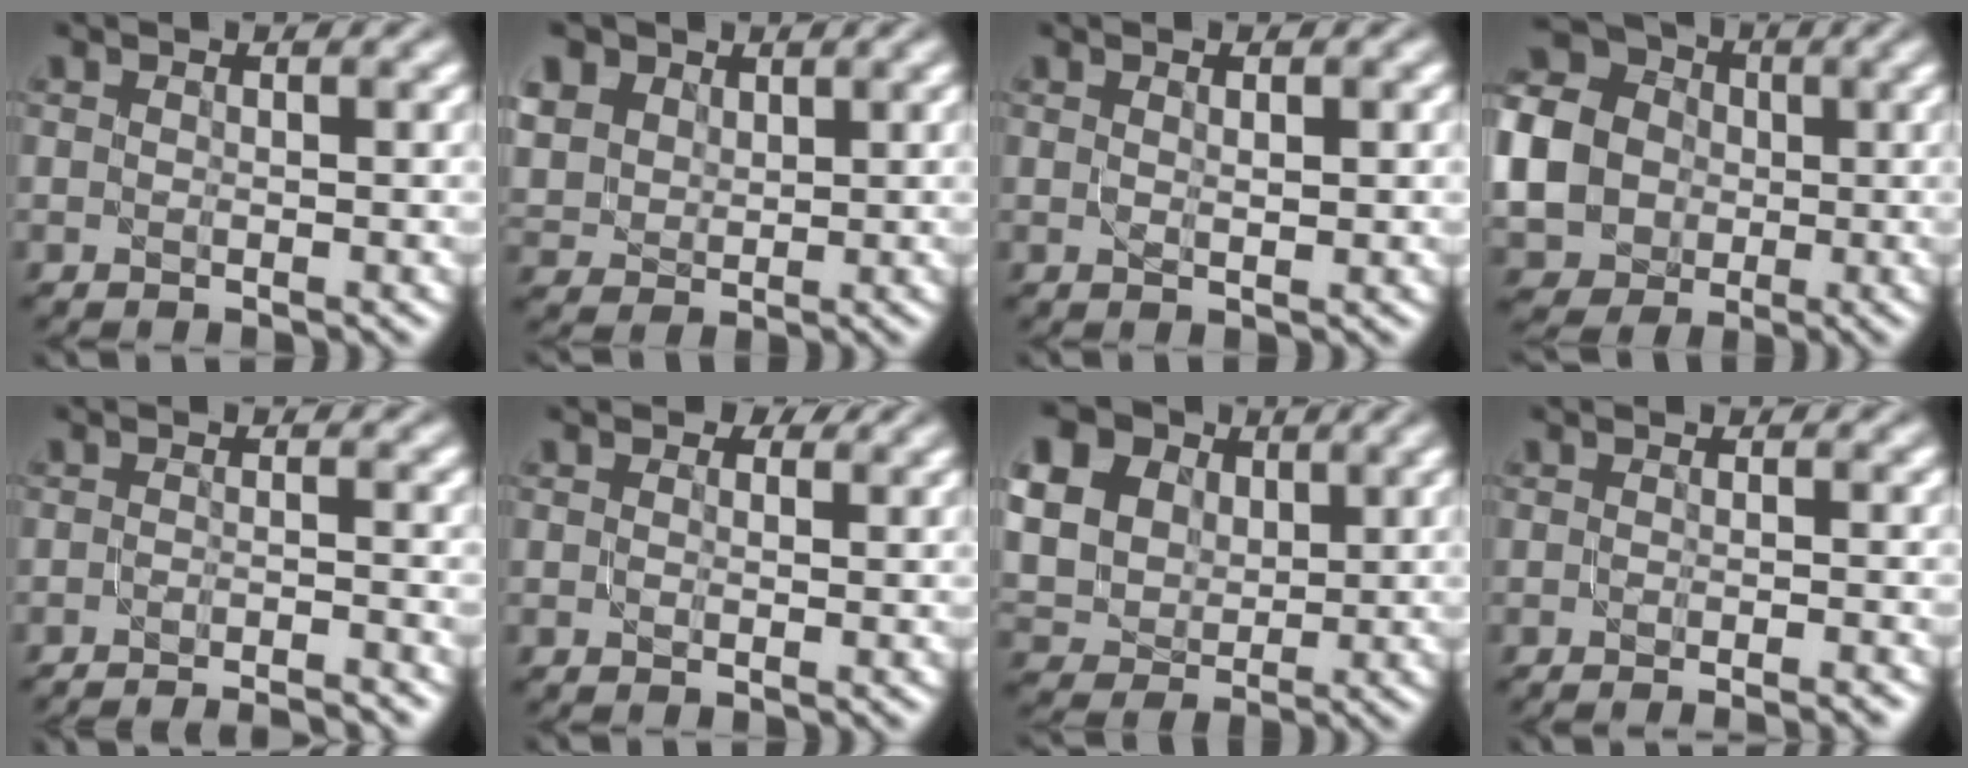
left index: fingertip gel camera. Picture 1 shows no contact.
{"total": 7.6, "force": [4.0, 5.6, 3.3], "torque": [-0.115, 0.017, 0.076]}
{"total": 1.3, "force": [0.5, 0.4, 1.1], "torque": [-0.019, -0.003, 0.008]}
{"total": 11.6, "force": [-0.3, 10.4, 5.0], "torque": [-0.154, 0.003, -0.030]}
{"total": 6.4, "force": [-5.9, 1.1, 2.4], "torque": [-0.016, 0.004, -0.077]}
{"total": 1.3, "force": [0.4, 1.0, 0.8], "torque": [-0.010, -0.005, -0.007]}
{"total": 18.4, "force": [7.2, 15.1, 7.8], "torque": [-0.226, 0.027, 0.112]}
{"total": 3.1, "force": [-2.2, 0.7, 2.1], "torque": [-0.015, 0.006, -0.030]}